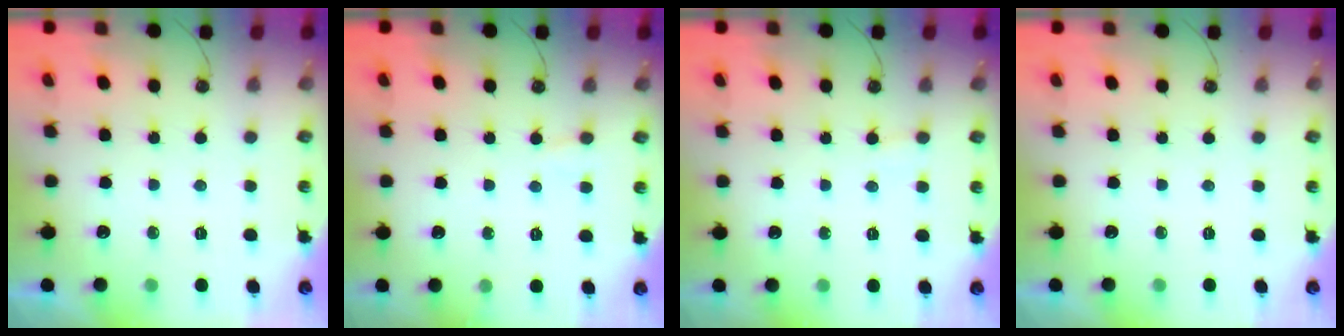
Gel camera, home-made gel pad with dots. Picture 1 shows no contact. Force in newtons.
{"total": 5.9, "press": 5.9, "slide": 0.5}
{"total": 4.4, "press": 4.4, "slide": 0.4}
{"total": 0.0}